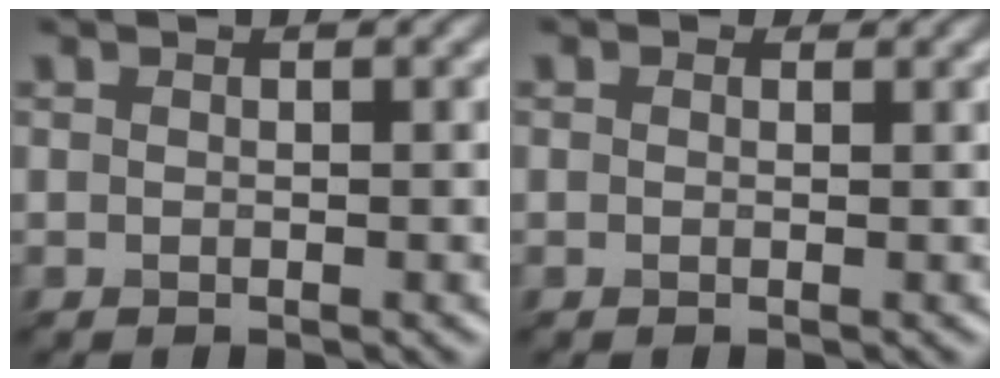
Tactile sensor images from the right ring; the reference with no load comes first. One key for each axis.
{"total": 1.1, "fx": 0.7, "fy": 0.7, "fz": 0.5, "tx": -0.010, "ty": 0.009, "tz": -0.005}